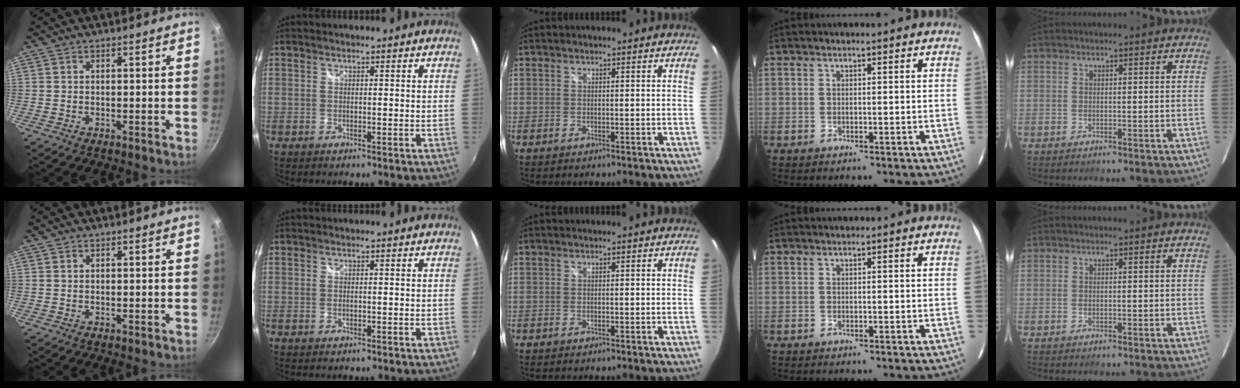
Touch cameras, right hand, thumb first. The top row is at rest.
{}